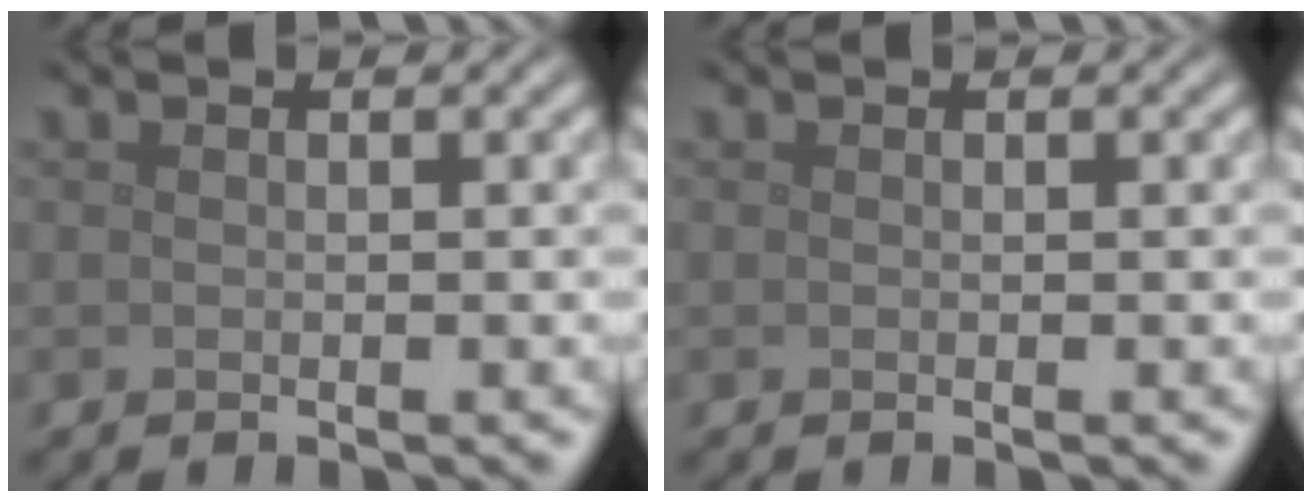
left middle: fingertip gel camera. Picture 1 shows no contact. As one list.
[{"total": 0.0}]